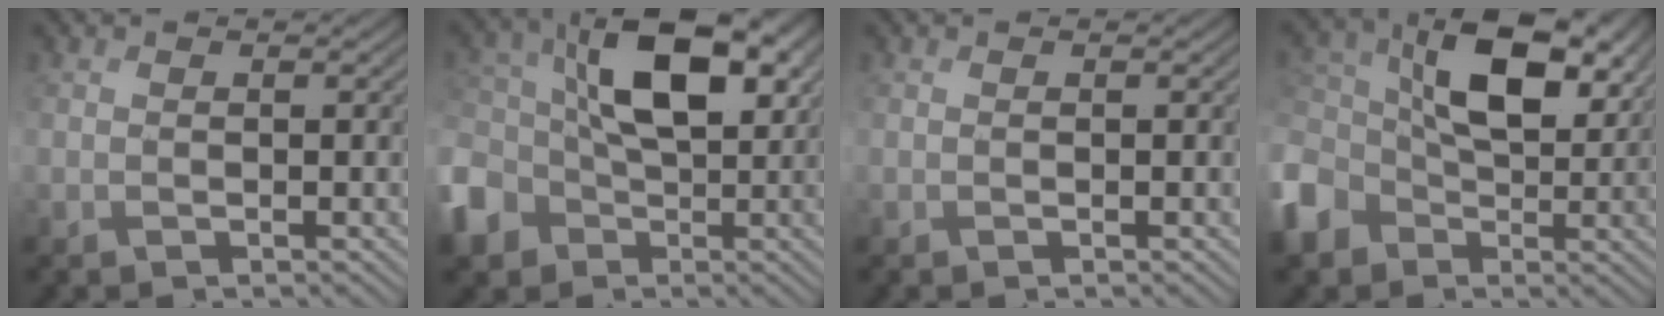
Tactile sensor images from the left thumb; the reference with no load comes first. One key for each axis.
{"total": 13.9, "fx": -1.1, "fy": 9.5, "fz": 10.0, "tx": -0.214, "ty": 0.006, "tz": -0.036}
{"total": 0.0}
{"total": 13.1, "fx": 0.0, "fy": 9.3, "fz": 9.2, "tx": -0.211, "ty": 0.011, "tz": -0.016}